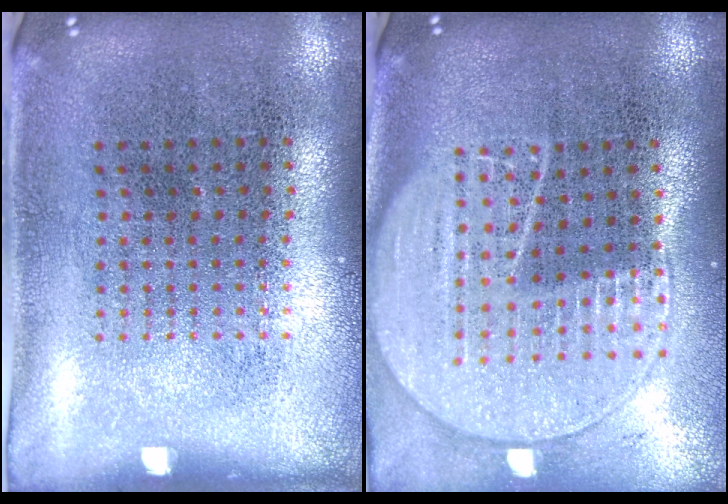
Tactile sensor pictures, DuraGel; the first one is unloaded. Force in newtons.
{"total": 1.9, "press": 1.8, "slide": 0.8}